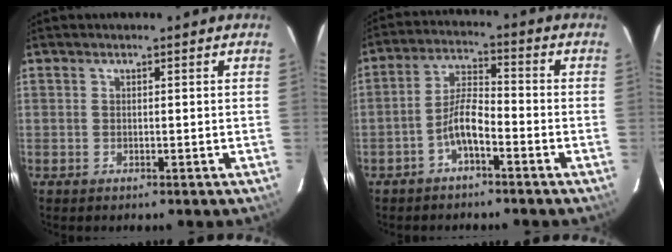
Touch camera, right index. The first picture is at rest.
{"total": 5.7, "force": [-3.3, 1.5, 4.4], "torque": [-0.094, 0.014, -0.061]}